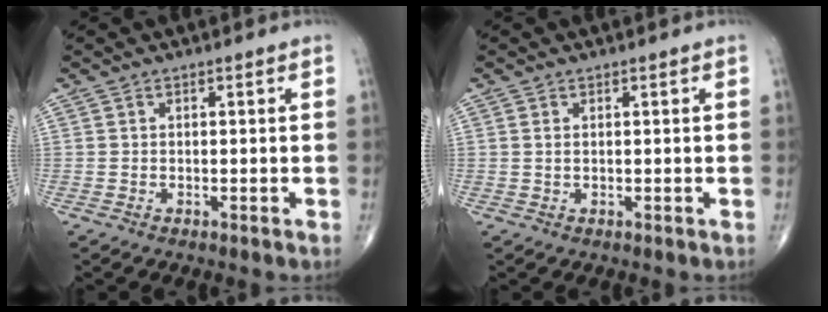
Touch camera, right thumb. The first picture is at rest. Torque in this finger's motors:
{"motor_torque": [0.18, -0.44, -0.06, -0.14, 0.03]}